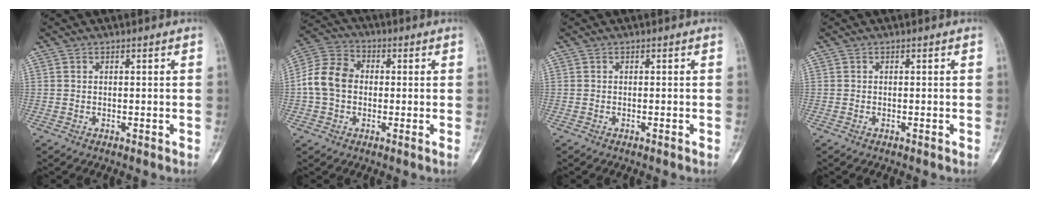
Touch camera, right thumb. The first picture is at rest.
{"total": 9.9, "force": [-0.4, 7.7, 6.3], "torque": [-0.114, 0.030, -0.019]}
{"total": 0.0}
{"total": 0.0}